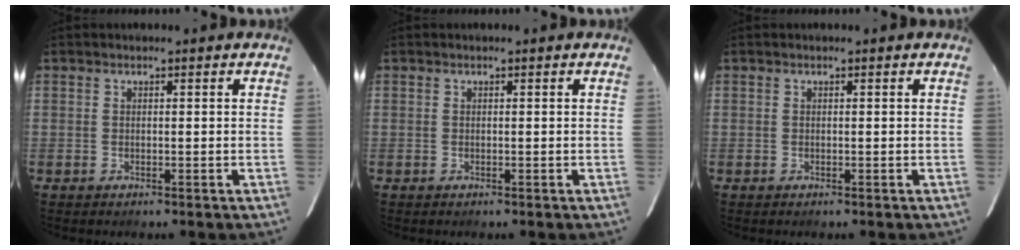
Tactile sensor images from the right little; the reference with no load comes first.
{"total": 0.0}
{"total": 0.0}